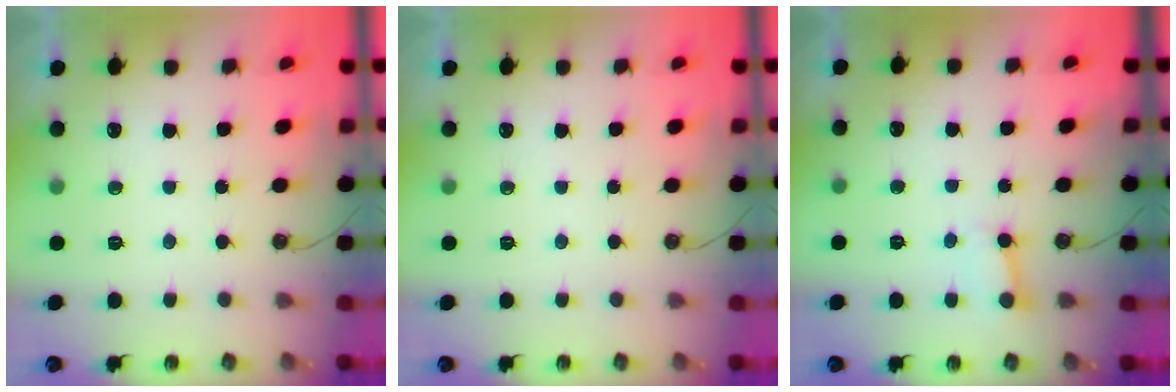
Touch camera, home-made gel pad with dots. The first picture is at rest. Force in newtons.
{"total": 0.0}
{"total": 2.7, "press": 2.7, "slide": 0.2}